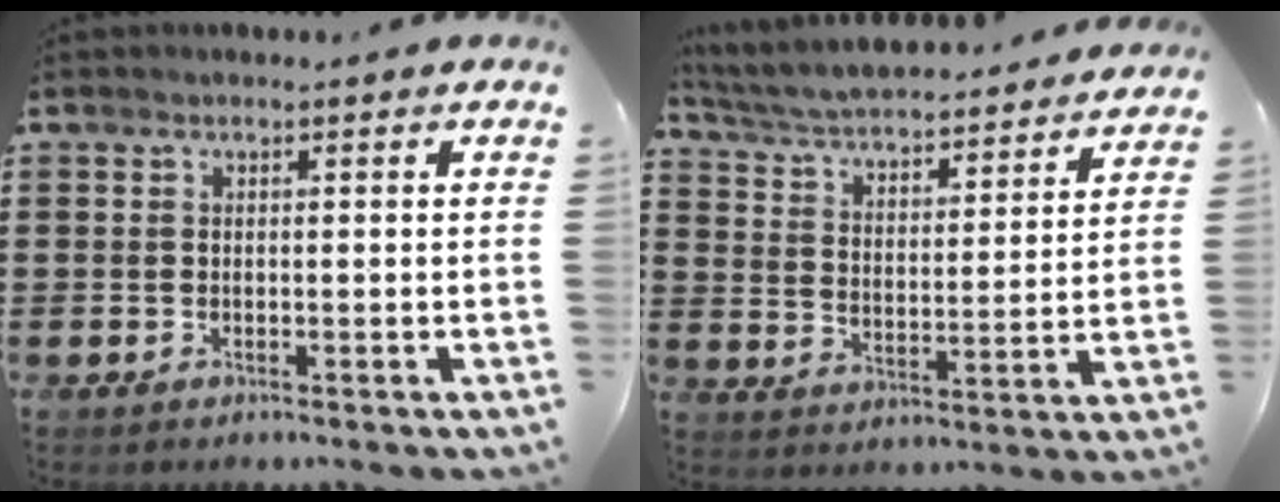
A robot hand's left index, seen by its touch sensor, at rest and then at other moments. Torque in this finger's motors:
{"motor_torque": [0.44, -1.70, 0.00, 0.04]}